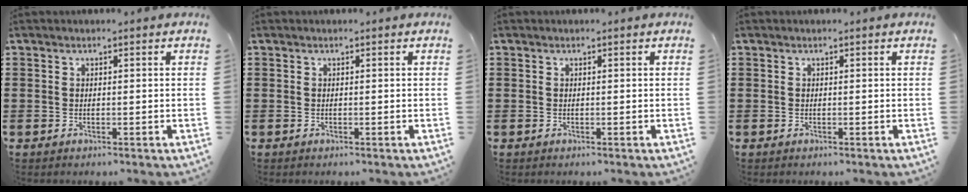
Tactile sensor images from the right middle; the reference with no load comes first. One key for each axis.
{"total": 0.0}
{"total": 0.0}
{"total": 0.0}